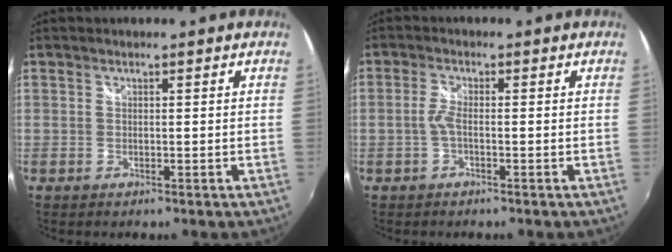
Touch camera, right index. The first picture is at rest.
{"total": 2.3, "force": [-0.7, 0.5, 2.1], "torque": [-0.049, 0.002, -0.016]}